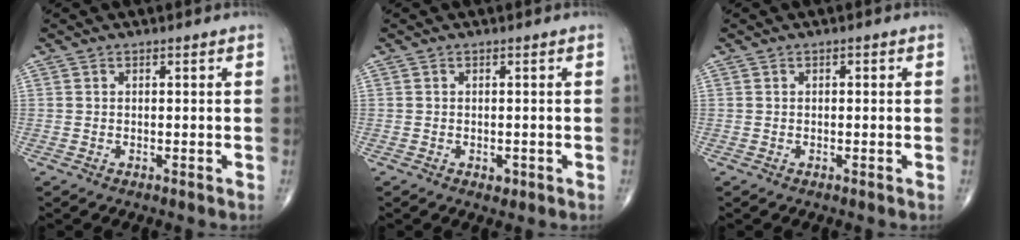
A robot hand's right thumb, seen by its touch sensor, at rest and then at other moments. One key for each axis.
{"total": 1.2, "fx": -0.5, "fy": 0.8, "fz": 0.7, "tx": -0.004, "ty": 0.000, "tz": -0.005}
{"total": 0.6, "fx": 0.1, "fy": 0.3, "fz": 0.5, "tx": -0.006, "ty": 0.001, "tz": 0.001}